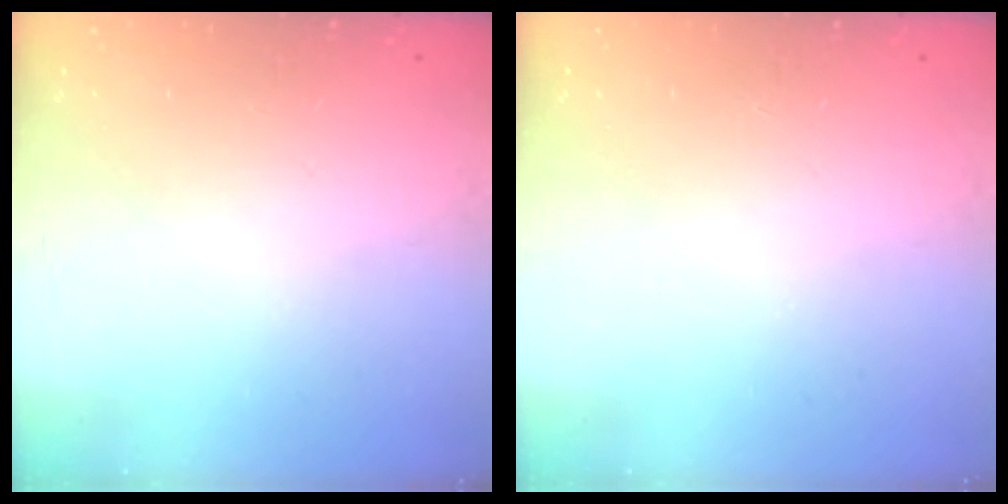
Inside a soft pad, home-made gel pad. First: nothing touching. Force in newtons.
{"total": 0.0}